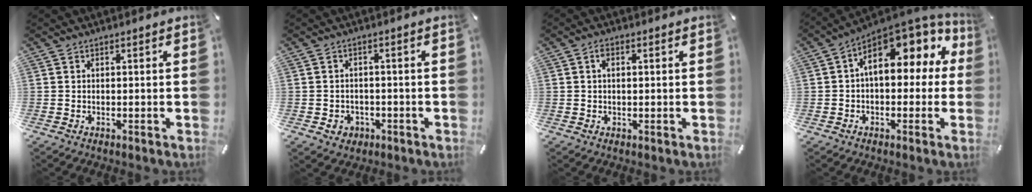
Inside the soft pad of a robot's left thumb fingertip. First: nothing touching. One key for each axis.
{"total": 3.3, "fx": -1.0, "fy": 3.0, "fz": 0.9, "tx": -0.007, "ty": 0.000, "tz": -0.019}
{"total": 1.8, "fx": 0.5, "fy": 0.9, "fz": 1.5, "tx": -0.031, "ty": 0.006, "tz": 0.007}
{"total": 12.1, "fx": 5.2, "fy": 6.8, "fz": 8.6, "tx": -0.129, "ty": -0.036, "tz": 0.094}